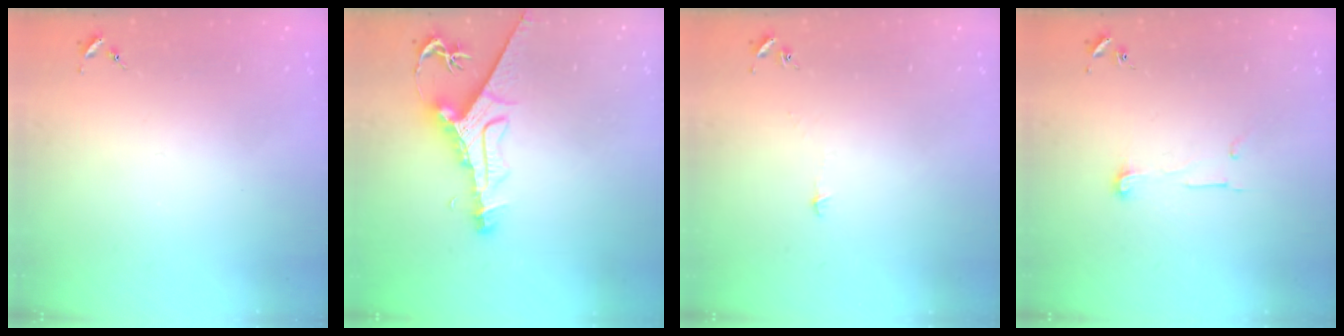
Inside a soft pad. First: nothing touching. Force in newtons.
{"total": 11.3, "press": 11.2, "slide": 1.4}
{"total": 2.9, "press": 2.9, "slide": 0.3}
{"total": 7.3, "press": 7.3, "slide": 0.4}